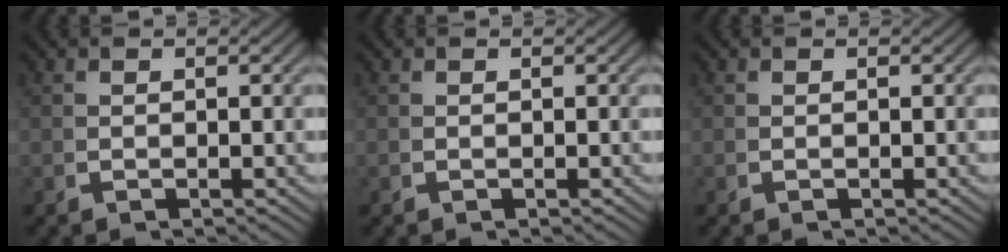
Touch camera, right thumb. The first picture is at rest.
{"total": 0.0}
{"total": 0.0}